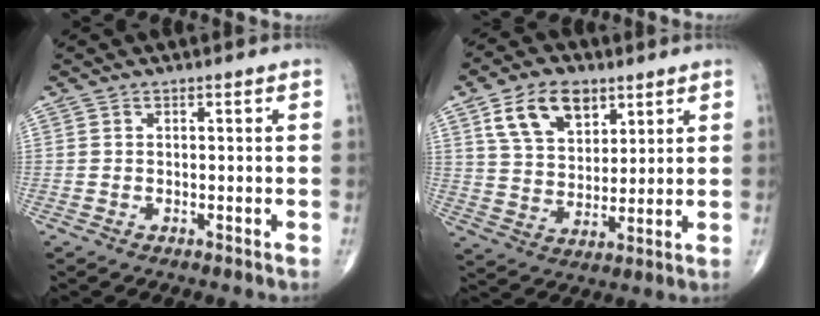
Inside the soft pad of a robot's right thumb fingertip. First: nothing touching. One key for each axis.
{"total": 11.9, "fx": 6.1, "fy": 7.3, "fz": 7.1, "tx": -0.102, "ty": -0.023, "tz": 0.115}